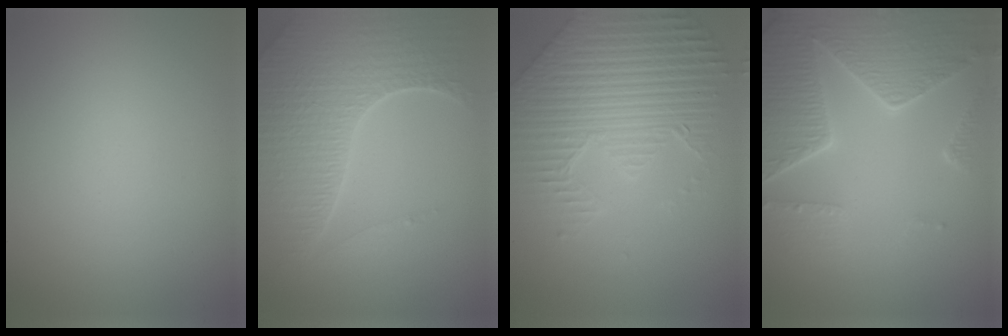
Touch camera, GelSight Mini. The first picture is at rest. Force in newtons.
{"total": 7.1, "press": 5.1, "slide": 5.0}
{"total": 7.8, "press": 5.8, "slide": 5.2}
{"total": 7.3, "press": 5.7, "slide": 4.6}